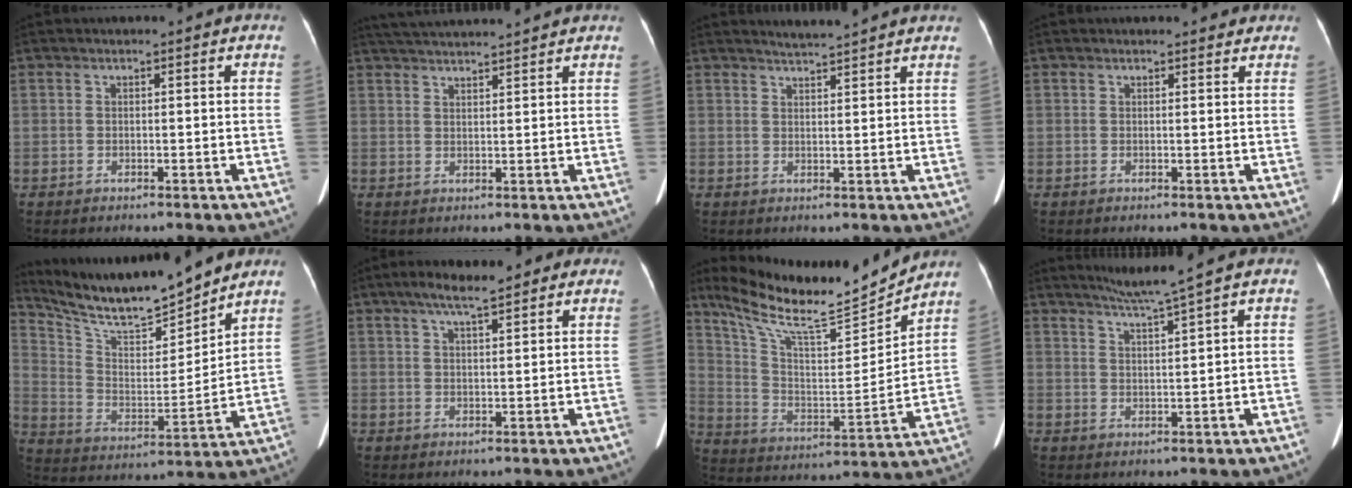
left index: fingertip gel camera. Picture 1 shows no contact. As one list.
[{"total": 10.8, "force": [10.1, 0.3, 3.9], "torque": [-0.073, 0.033, 0.151]}, {"total": 4.2, "force": [4.1, -0.5, 0.9], "torque": [-0.020, 0.011, 0.055]}, {"total": 2.8, "force": [2.6, 0.9, 0.5], "torque": [-0.005, 0.003, 0.023]}, {"total": 17.4, "force": [15.6, 2.2, 7.4], "torque": [-0.146, -0.005, 0.274]}, {"total": 7.9, "force": [5.5, 1.9, 5.3], "torque": [-0.085, 0.026, 0.085]}, {"total": 18.2, "force": [16.4, 1.2, 7.7], "torque": [-0.150, -0.015, 0.280]}, {"total": 4.9, "force": [4.0, -1.9, 2.3], "torque": [-0.045, -0.012, 0.076]}]